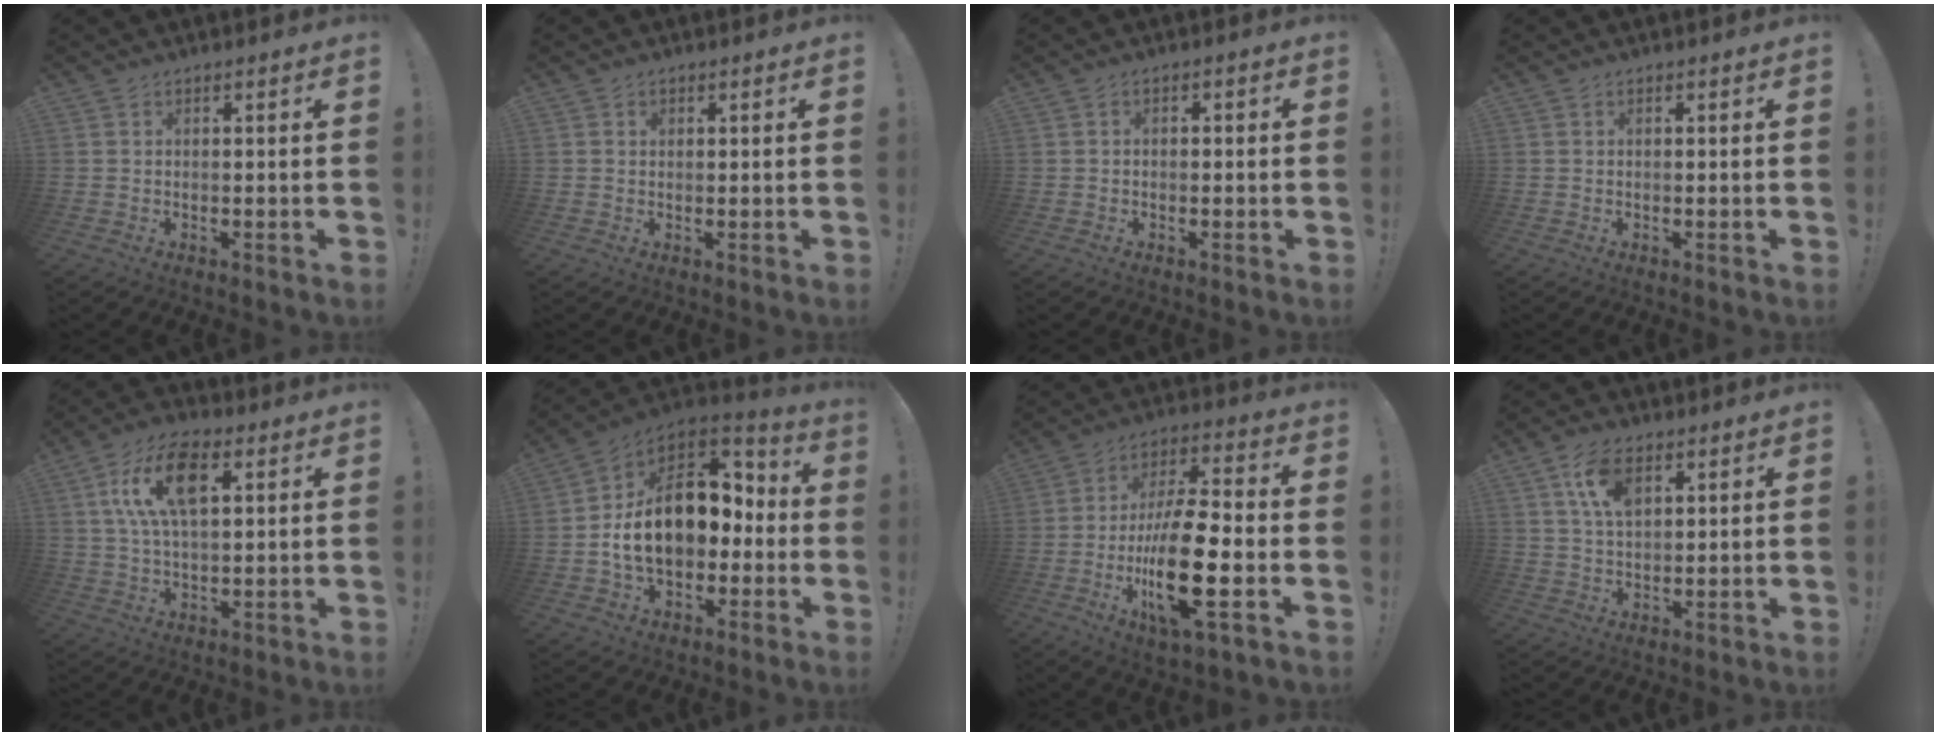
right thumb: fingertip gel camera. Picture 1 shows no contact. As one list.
[{"total": 1.0, "force": [0.5, 0.8, 0.1], "torque": [-0.001, 0.001, 0.009]}, {"total": 1.3, "force": [-1.0, 0.6, 0.5], "torque": [-0.007, 0.005, -0.018]}, {"total": 0.0}, {"total": 14.5, "force": [4.8, 7.7, 11.4], "torque": [-0.191, 0.005, 0.087]}, {"total": 20.9, "force": [0.2, 14.1, 15.4], "torque": [-0.244, 0.008, 0.016]}, {"total": 20.4, "force": [-5.3, 6.4, 18.6], "torque": [-0.353, 0.009, -0.087]}, {"total": 9.5, "force": [4.4, 5.3, 6.6], "torque": [-0.125, -0.004, 0.082]}]